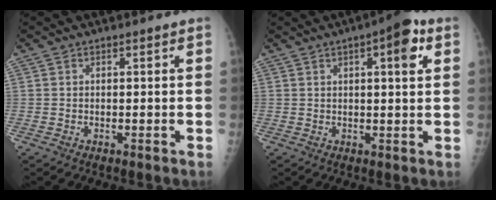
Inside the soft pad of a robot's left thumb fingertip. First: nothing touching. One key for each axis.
{"total": 7.1, "fx": 2.7, "fy": 2.0, "fz": 6.2, "tx": -0.075, "ty": 0.000, "tz": 0.030}